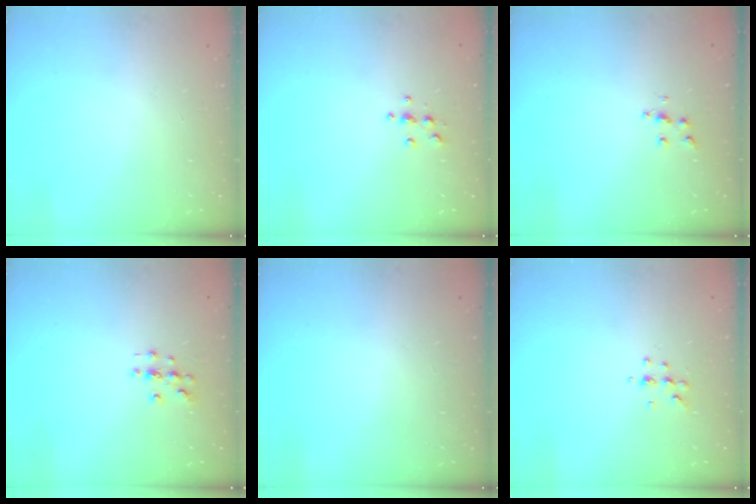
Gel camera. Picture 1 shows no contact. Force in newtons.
{"total": 3.8, "press": 3.8, "slide": 0.4}
{"total": 5.9, "press": 5.9, "slide": 0.3}
{"total": 3.6, "press": 3.5, "slide": 0.4}
{"total": 0.0}
{"total": 5.3, "press": 5.1, "slide": 1.5}